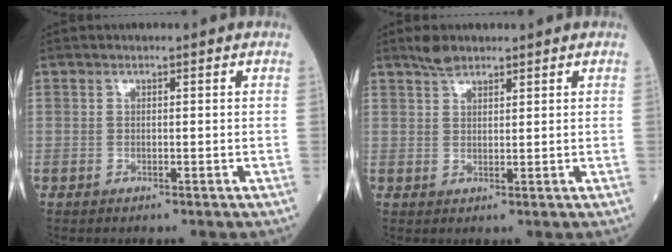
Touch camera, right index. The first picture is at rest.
{"total": 2.7, "force": [2.3, 1.0, 1.0], "torque": [-0.023, 0.007, 0.042]}